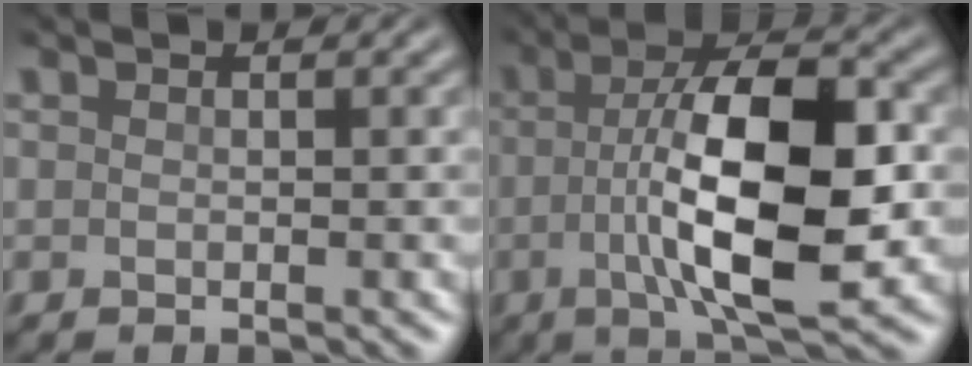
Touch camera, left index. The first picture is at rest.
{"total": 10.9, "force": [-1.2, 3.5, 10.2], "torque": [-0.163, 0.006, -0.025]}